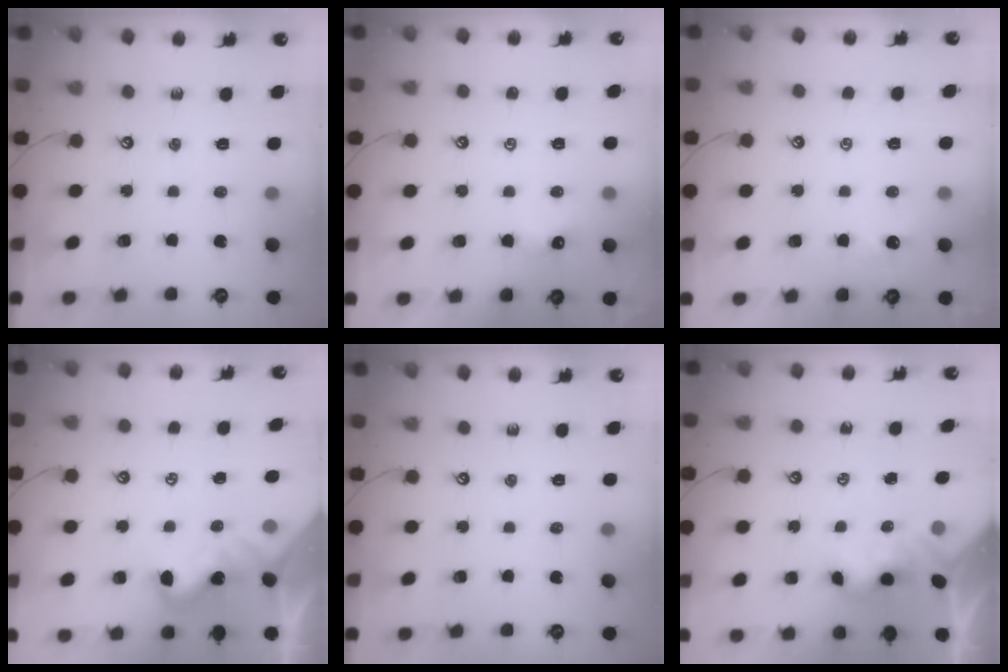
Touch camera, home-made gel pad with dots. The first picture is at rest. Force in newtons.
{"total": 0.6, "press": 0.4, "slide": 0.4}
{"total": 0.5, "press": 0.4, "slide": 0.3}
{"total": 1.8, "press": 1.8, "slide": 0.1}
{"total": 0.0}
{"total": 4.0, "press": 4.0, "slide": 0.1}